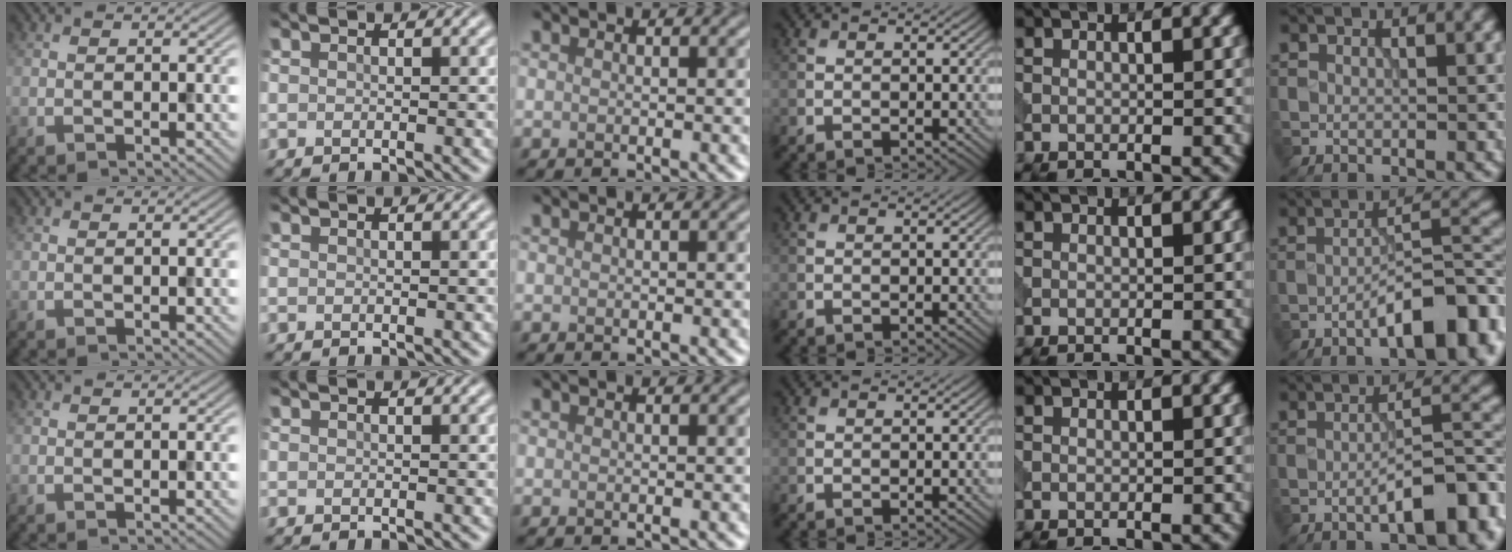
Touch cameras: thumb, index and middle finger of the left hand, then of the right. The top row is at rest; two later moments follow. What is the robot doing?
{"motion": "pour", "object": "beaker"}